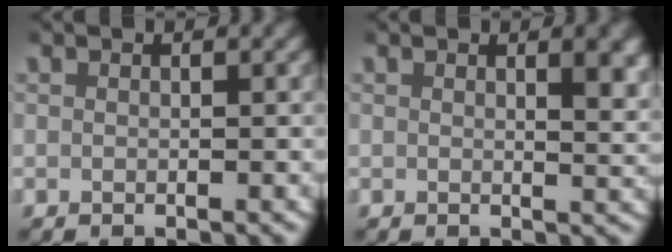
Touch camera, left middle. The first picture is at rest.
{"total": 2.0, "force": [1.1, 0.2, 1.7], "torque": [-0.018, -0.006, 0.016]}